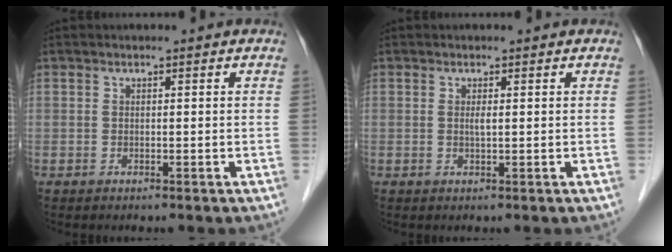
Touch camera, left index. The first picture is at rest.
{"total": 0.9, "force": [0.2, 0.1, 0.8], "torque": [-0.021, -0.001, 0.003]}